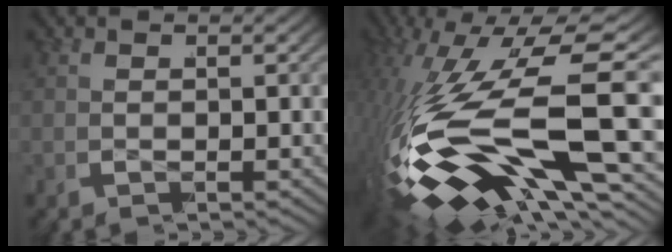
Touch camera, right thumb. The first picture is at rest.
{"total": 17.2, "force": [-4.5, 8.0, 14.6], "torque": [-0.314, -0.036, -0.047]}